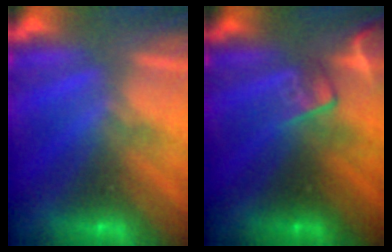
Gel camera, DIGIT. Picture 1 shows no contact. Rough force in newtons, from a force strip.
{"total": 2.4}